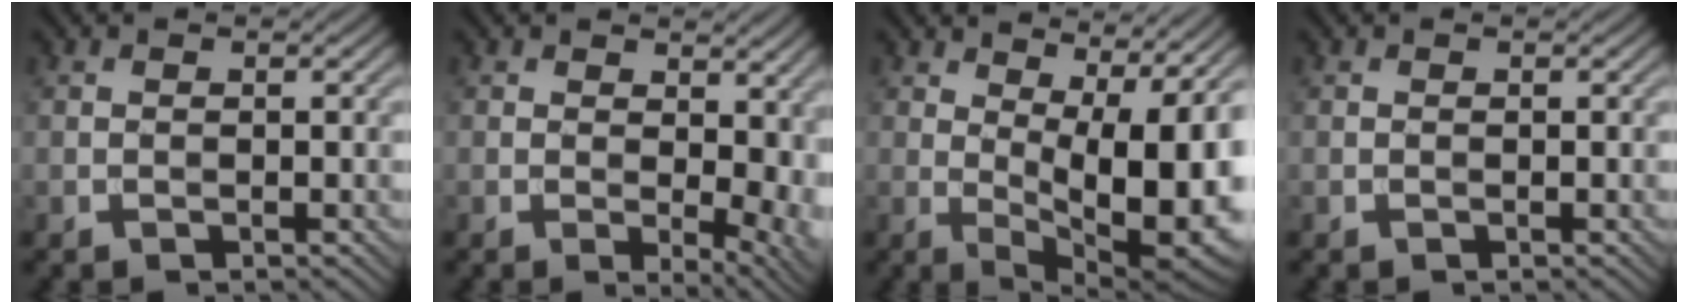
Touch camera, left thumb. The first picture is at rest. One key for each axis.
{"total": 7.2, "fx": 0.8, "fy": 3.7, "fz": 6.1, "tx": -0.072, "ty": -0.004, "tz": 0.018}
{"total": 11.8, "fx": 2.5, "fy": 4.8, "fz": 10.5, "tx": -0.138, "ty": 0.012, "tz": 0.041}
{"total": 0.0}